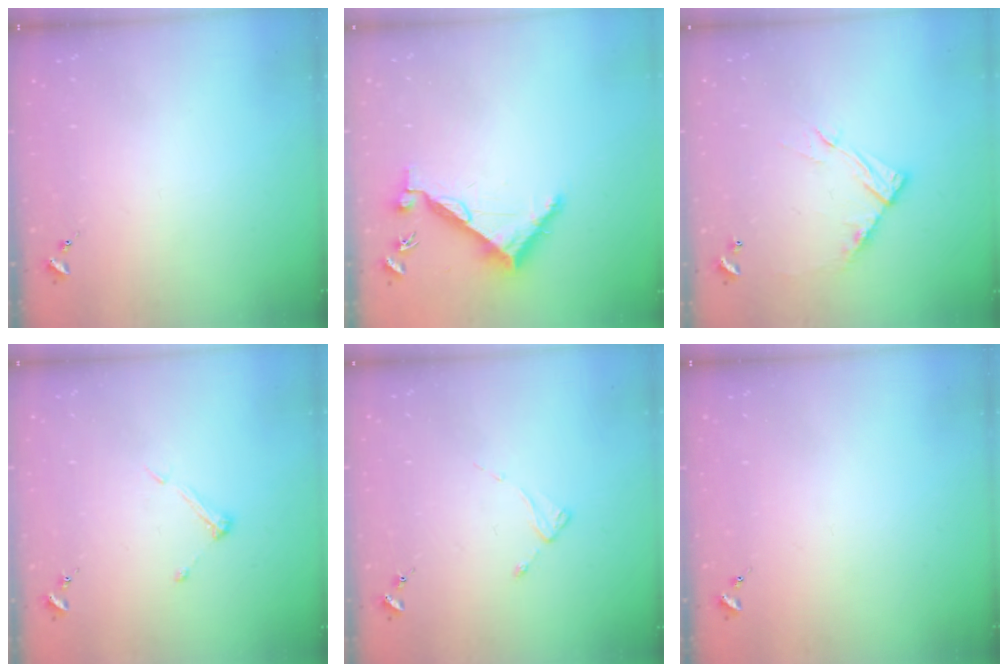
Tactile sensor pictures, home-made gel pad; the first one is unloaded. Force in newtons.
{"total": 6.9, "press": 6.9, "slide": 0.3}
{"total": 11.5, "press": 11.5, "slide": 0.8}
{"total": 5.7, "press": 5.7, "slide": 0.4}
{"total": 2.4, "press": 2.4, "slide": 0.3}
{"total": 0.0}